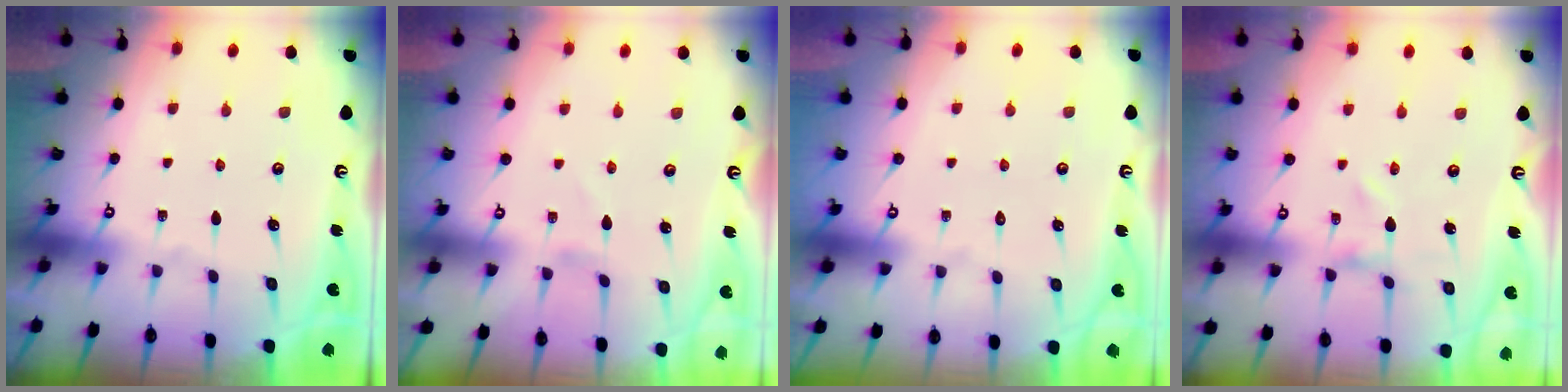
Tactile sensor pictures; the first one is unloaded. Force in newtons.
{"total": 1.1, "press": 1.1, "slide": 0.1}
{"total": 1.6, "press": 1.6, "slide": 0.2}
{"total": 0.0}